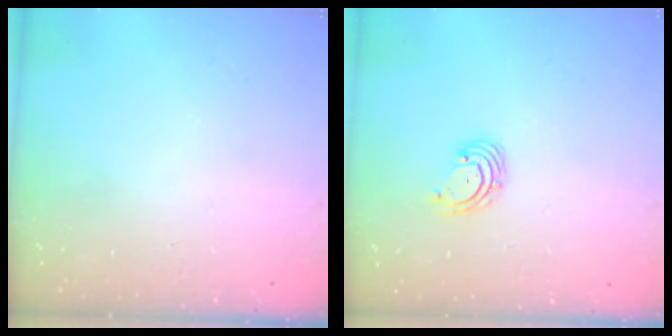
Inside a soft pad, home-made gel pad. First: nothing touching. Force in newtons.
{"total": 2.7, "press": 2.7, "slide": 0.6}